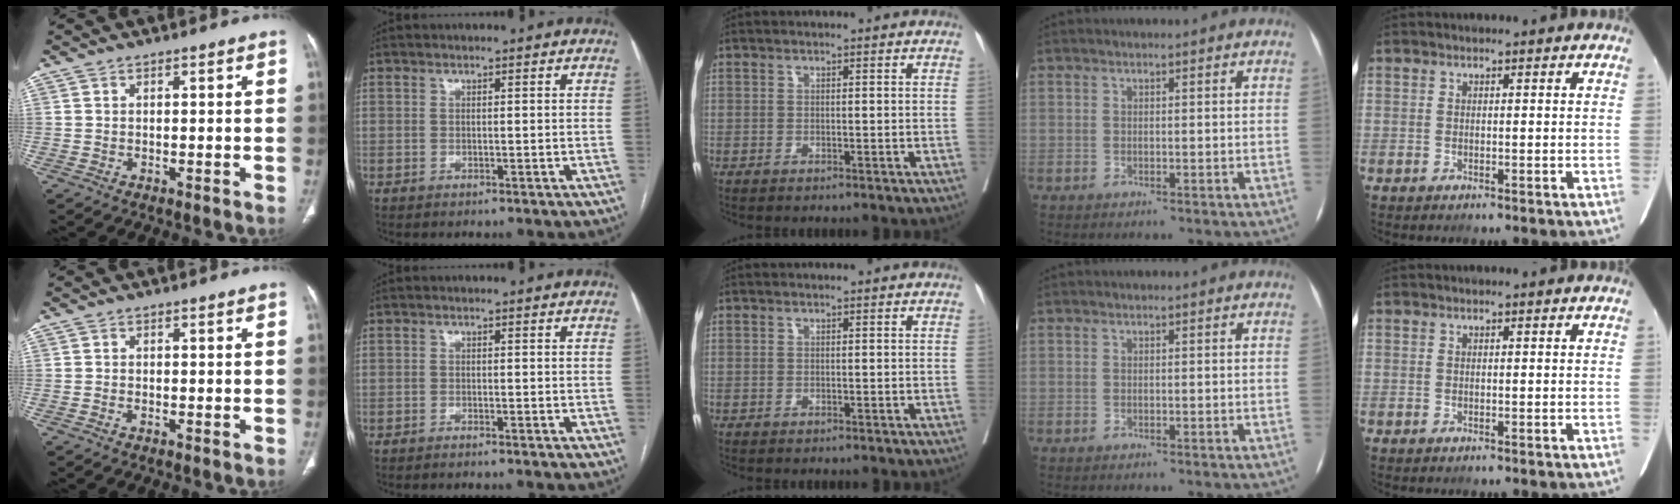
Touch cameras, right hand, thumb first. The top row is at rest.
{"thumb": {"total": 0.5, "force": [-0.3, 0.2, 0.3], "torque": [-0.009, 0.001, -0.007]}, "index": {"total": 1.0, "force": [-0.9, -0.1, 0.3], "torque": [-0.005, -0.001, -0.013]}}